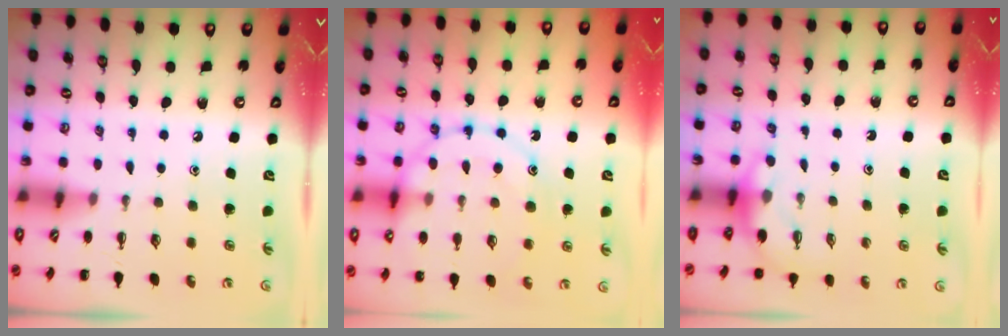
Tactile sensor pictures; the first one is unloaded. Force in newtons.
{"total": 15.1, "press": 15.0, "slide": 1.4}
{"total": 3.9, "press": 3.9, "slide": 0.2}